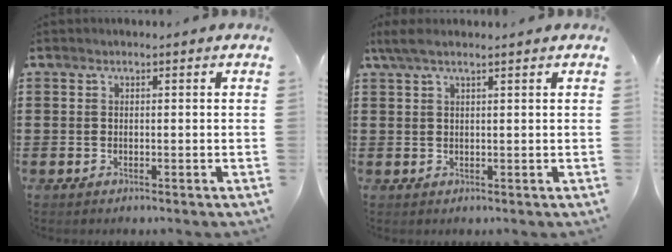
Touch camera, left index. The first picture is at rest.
{"total": 2.5, "force": [1.6, 0.2, 1.9], "torque": [-0.039, 0.001, 0.030]}